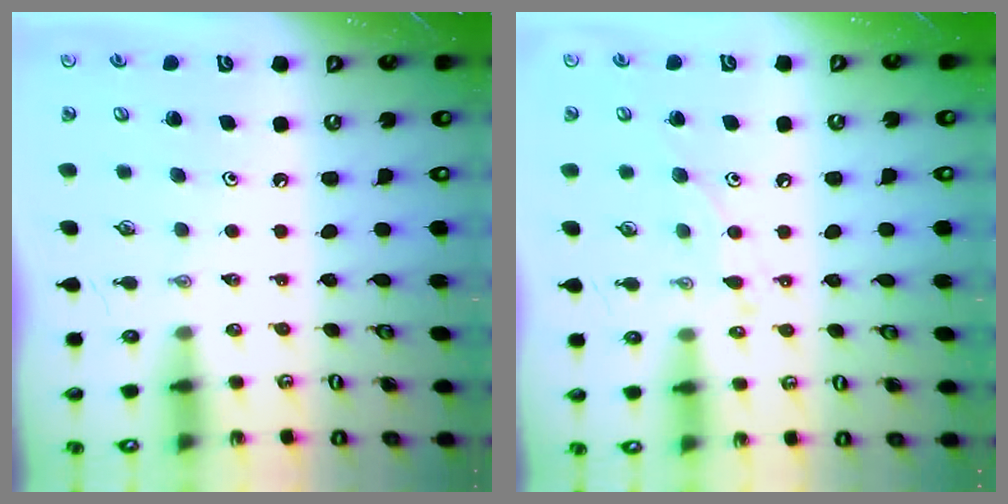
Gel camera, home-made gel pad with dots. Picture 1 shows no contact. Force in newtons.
{"total": 8.2, "press": 8.1, "slide": 0.7}